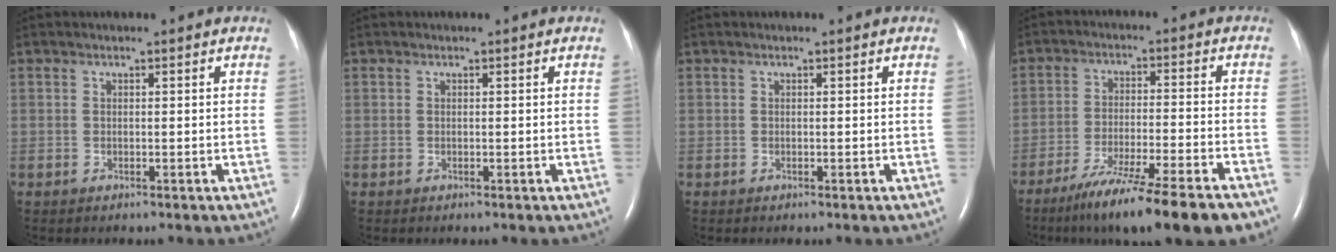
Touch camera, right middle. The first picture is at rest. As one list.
[{"total": 0.0}, {"total": 0.0}, {"total": 16.7, "force": [-12.7, 0.4, 10.9], "torque": [-0.145, -0.041, -0.201]}]